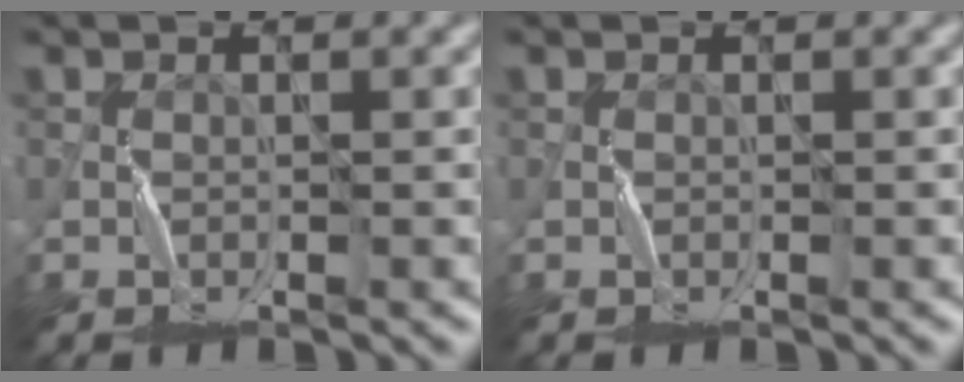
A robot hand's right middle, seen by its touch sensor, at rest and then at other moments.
{"total": 0.0}